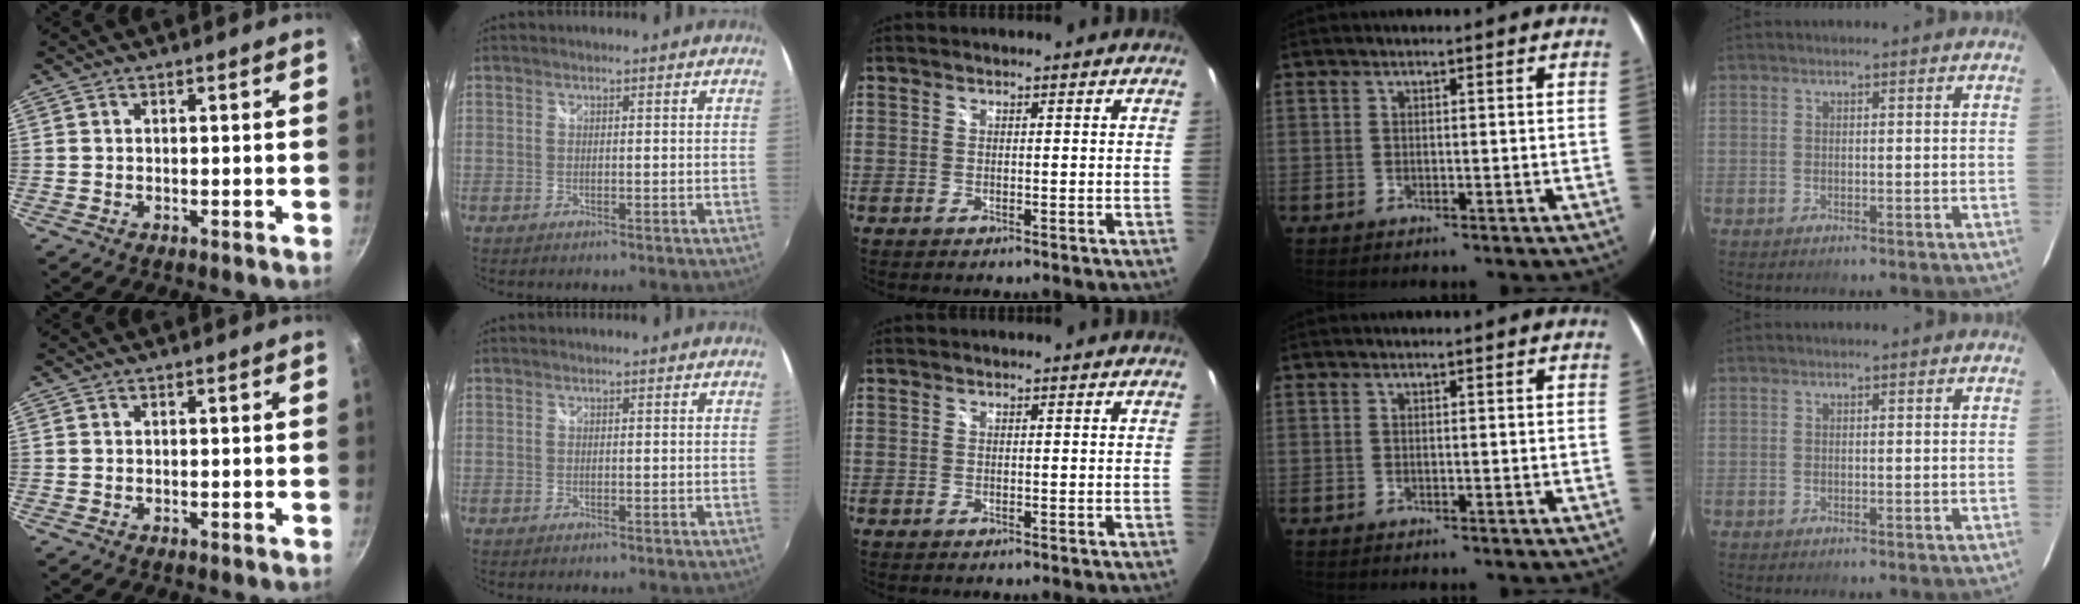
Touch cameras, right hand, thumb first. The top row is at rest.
{}